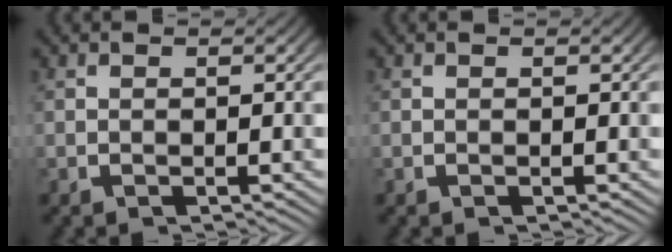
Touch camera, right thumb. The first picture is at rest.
{"total": 0.0}